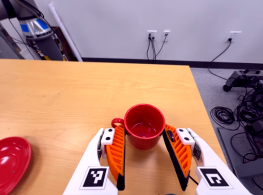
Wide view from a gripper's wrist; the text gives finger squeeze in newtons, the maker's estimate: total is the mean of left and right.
{"total": 2.8, "left": 2.4, "right": 3.3}